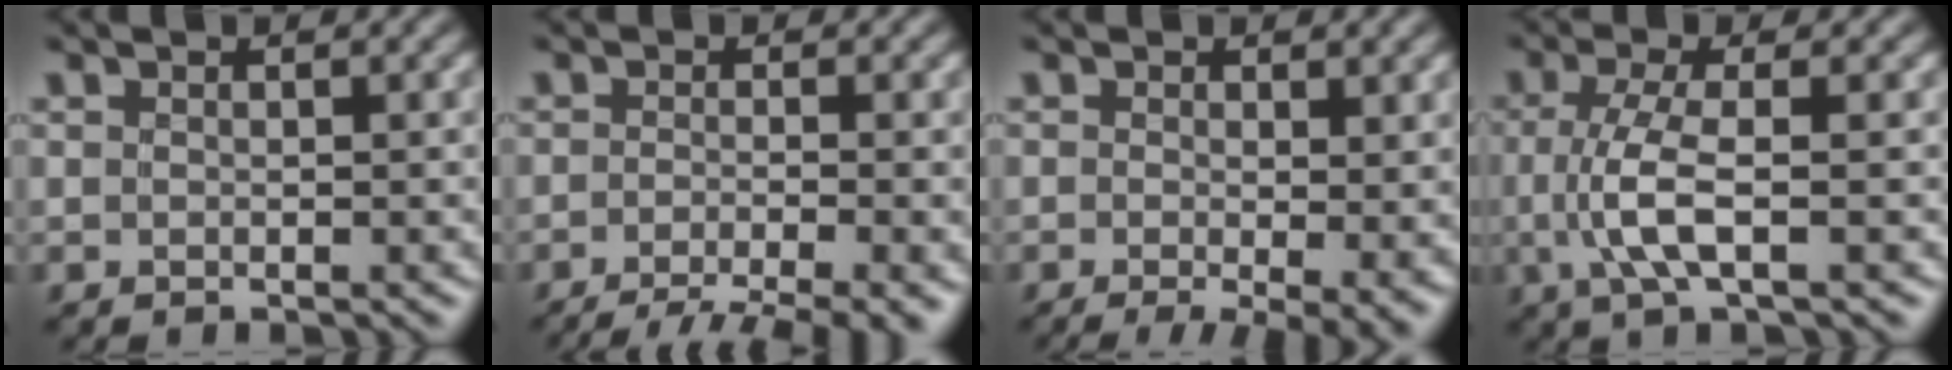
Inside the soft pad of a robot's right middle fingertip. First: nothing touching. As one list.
[{"total": 6.5, "force": [-3.7, 1.7, 5.1], "torque": [-0.053, -0.011, -0.059]}, {"total": 4.6, "force": [-0.7, 1.1, 4.4], "torque": [-0.055, -0.021, -0.007]}, {"total": 4.4, "force": [-0.8, 1.2, 4.1], "torque": [-0.093, -0.006, -0.014]}]